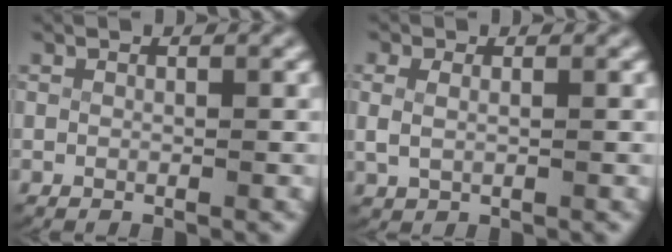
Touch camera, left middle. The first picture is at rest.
{"total": 2.1, "force": [0.4, 1.6, 1.3], "torque": [-0.043, -0.006, 0.015]}